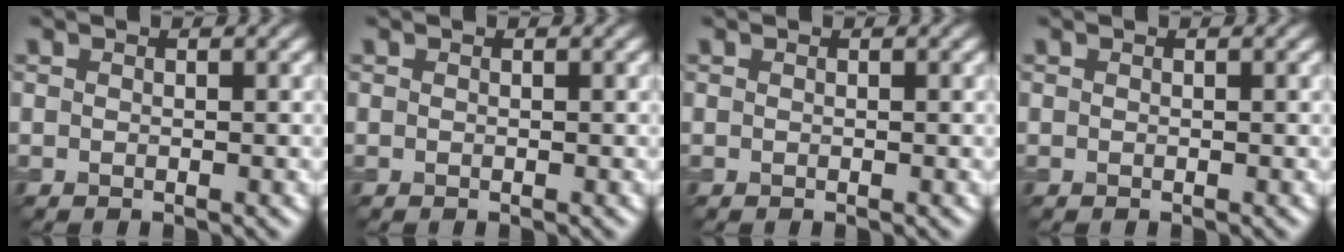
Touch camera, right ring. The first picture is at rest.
{"total": 0.0}
{"total": 0.0}
{"total": 0.0}